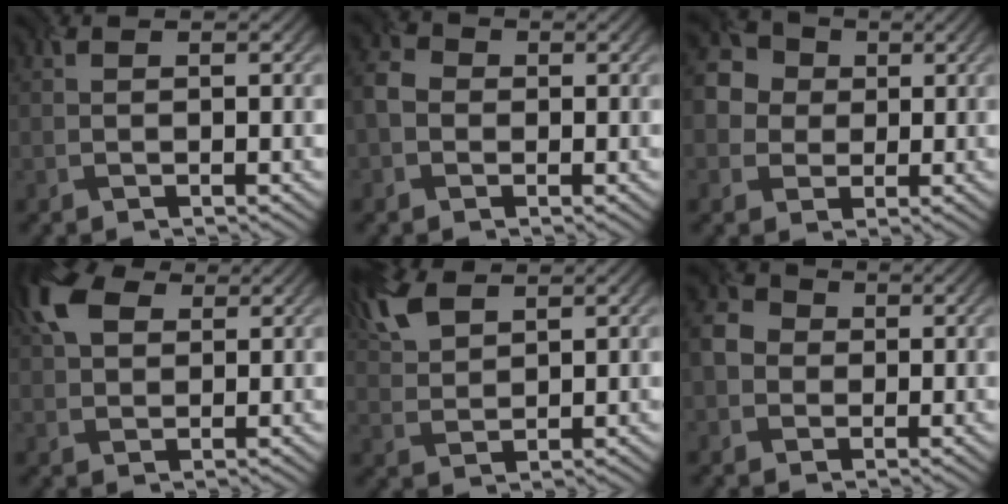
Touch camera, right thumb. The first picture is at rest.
{"total": 2.7, "force": [-0.9, 2.4, 0.9], "torque": [-0.029, 0.001, -0.027]}
{"total": 6.4, "force": [0.7, 6.0, 2.1], "torque": [-0.066, 0.018, -0.007]}
{"total": 6.5, "force": [3.0, 4.0, 4.2], "torque": [-0.110, 0.020, 0.053]}
{"total": 5.8, "force": [3.8, 2.6, 3.6], "torque": [-0.097, 0.014, 0.078]}
{"total": 4.0, "force": [-0.6, 3.8, 1.2], "torque": [-0.035, -0.005, -0.022]}